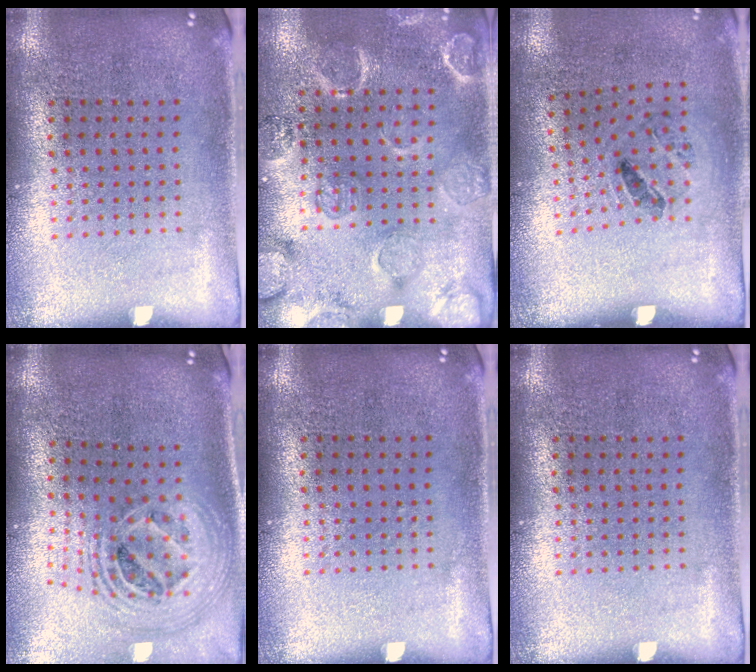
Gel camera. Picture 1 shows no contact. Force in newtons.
{"total": 2.5, "press": 2.2, "slide": 1.1}
{"total": 1.3, "press": 0.7, "slide": 1.1}
{"total": 2.5, "press": 1.9, "slide": 1.7}
{"total": 0.0}
{"total": 0.0}